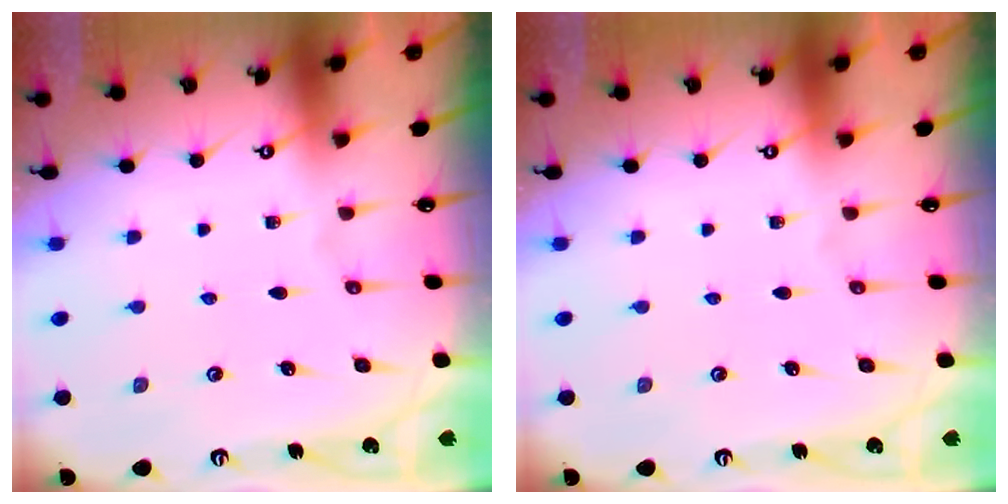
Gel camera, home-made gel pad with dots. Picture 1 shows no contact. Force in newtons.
{"total": 0.0}